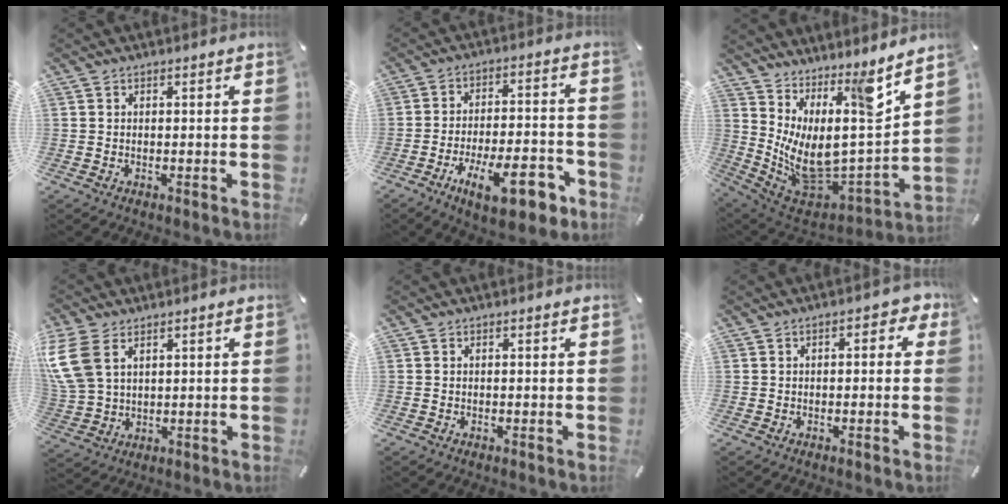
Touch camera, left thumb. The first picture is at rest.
{"total": 15.9, "force": [-7.9, 5.9, 12.5], "torque": [-0.180, 0.042, -0.119]}
{"total": 12.5, "force": [6.3, 5.7, 9.2], "torque": [-0.161, -0.096, 0.105]}
{"total": 9.6, "force": [4.5, 6.5, 5.5], "torque": [-0.149, -0.008, 0.085]}
{"total": 0.0}
{"total": 3.0, "force": [-0.4, 1.7, 2.5], "torque": [-0.030, 0.005, -0.012]}